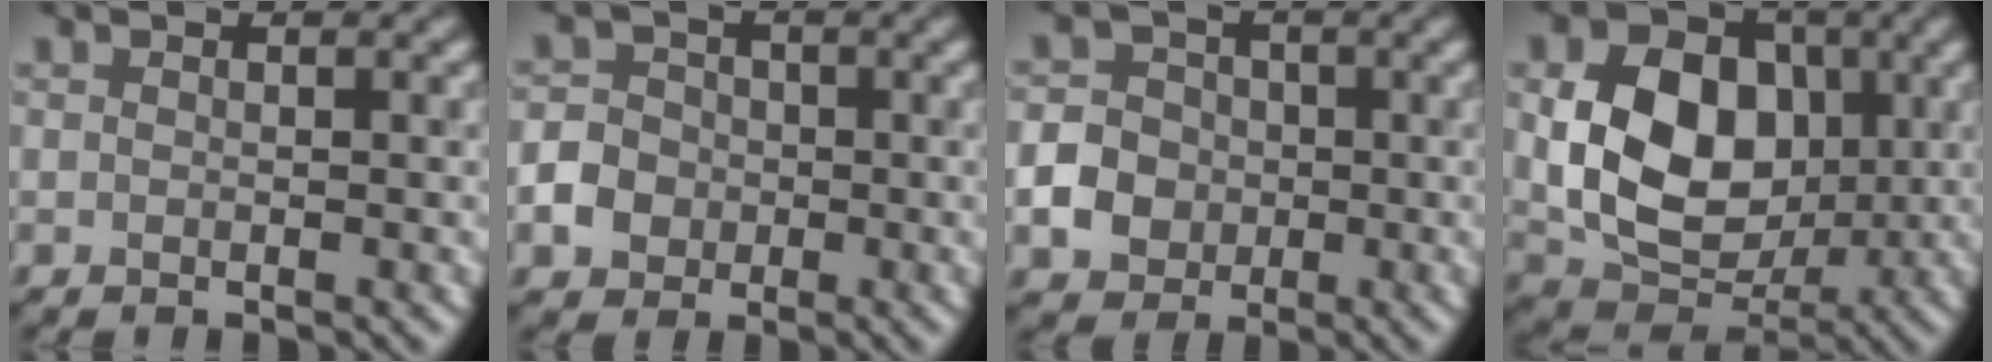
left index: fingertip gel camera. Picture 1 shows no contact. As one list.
[{"total": 2.8, "force": [-1.1, 2.5, 0.5], "torque": [-0.003, 0.004, -0.023]}, {"total": 3.6, "force": [-1.1, 3.3, 0.9], "torque": [-0.014, 0.004, -0.026]}, {"total": 8.9, "force": [0.6, 6.8, 5.7], "torque": [-0.110, -0.008, 0.015]}]